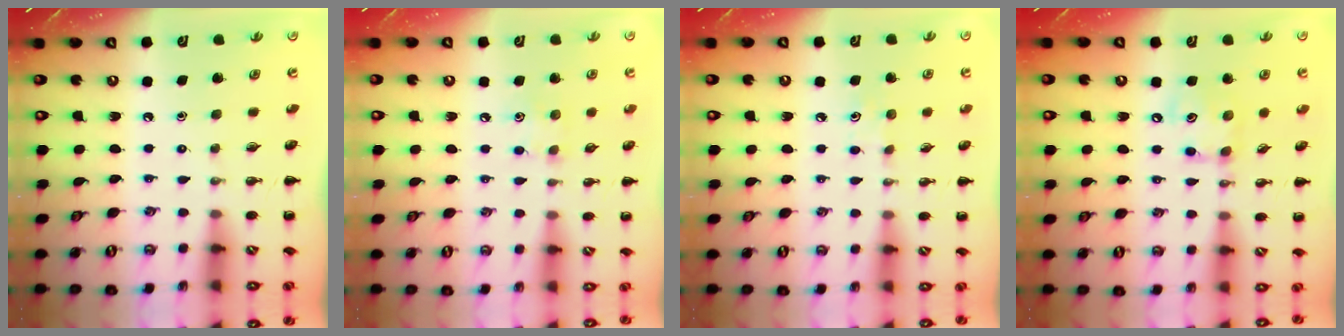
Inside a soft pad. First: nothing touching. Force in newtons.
{"total": 5.7, "press": 5.5, "slide": 1.4}
{"total": 4.1, "press": 4.0, "slide": 1.2}
{"total": 8.2, "press": 8.2, "slide": 0.5}